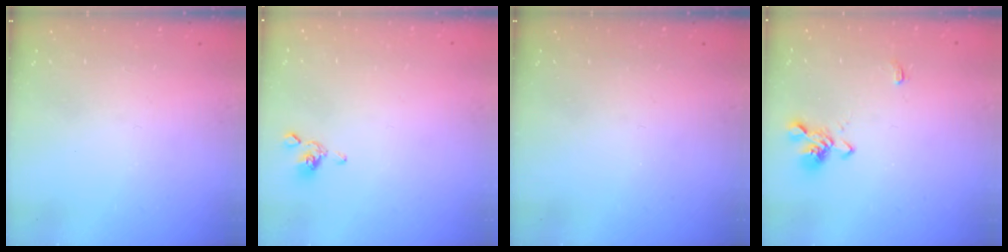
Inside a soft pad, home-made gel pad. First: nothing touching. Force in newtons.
{"total": 2.3, "press": 2.3, "slide": 0.6}
{"total": 0.0}
{"total": 1.5, "press": 1.2, "slide": 0.9}